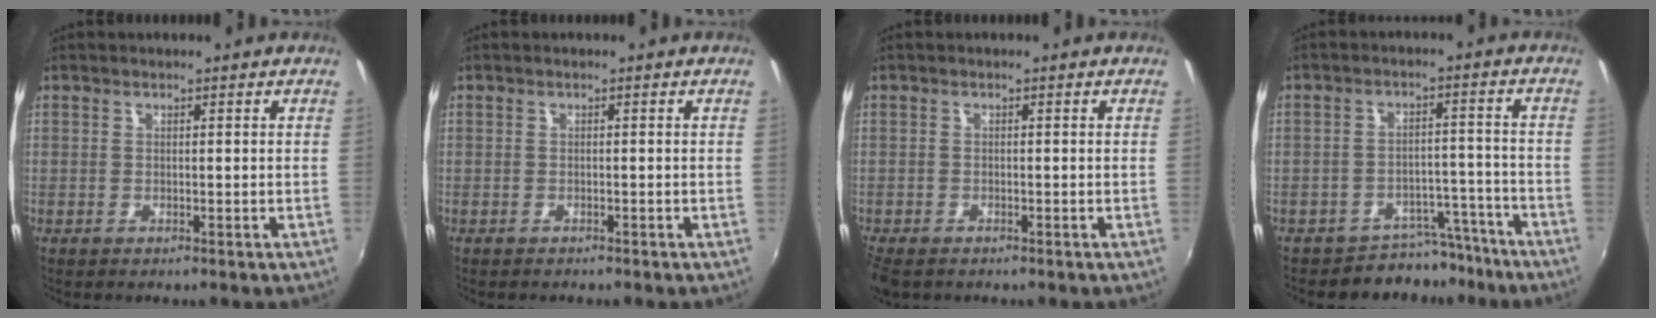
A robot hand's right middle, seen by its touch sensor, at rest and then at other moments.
{"total": 1.4, "force": [-1.3, 0.4, 0.2], "torque": [-0.008, -0.011, -0.017]}
{"total": 4.6, "force": [-3.4, 2.1, 2.2], "torque": [-0.057, -0.021, -0.065]}
{"total": 7.8, "force": [-6.9, 3.7, 0.5], "torque": [-0.003, 0.024, -0.091]}